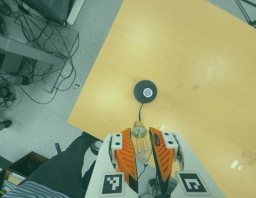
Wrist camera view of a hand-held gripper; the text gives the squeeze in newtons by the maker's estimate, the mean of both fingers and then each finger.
{"total": 22.3, "left": 24.8, "right": 19.7}